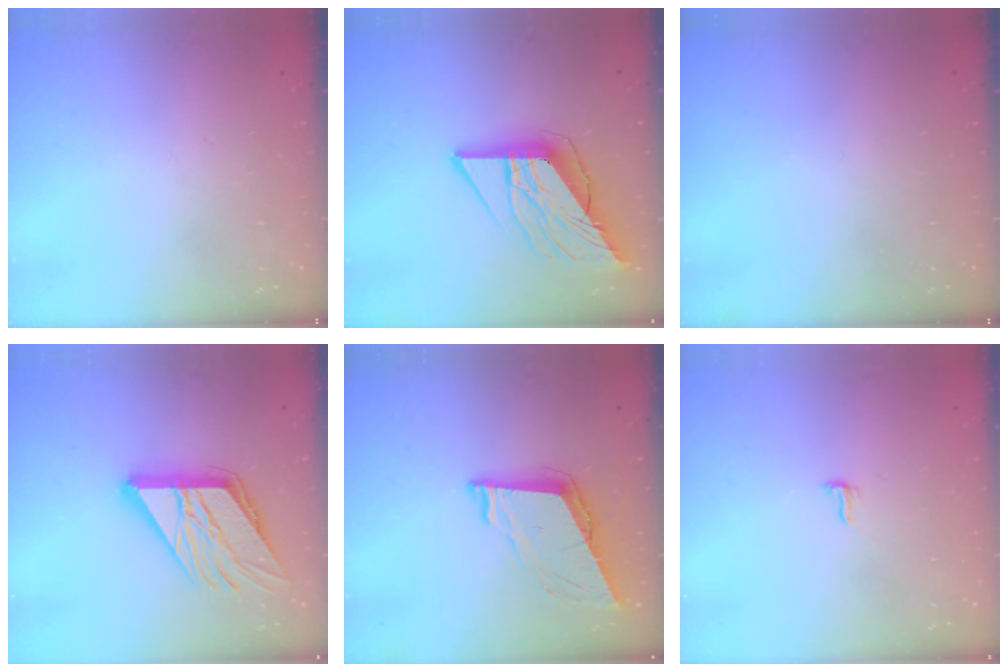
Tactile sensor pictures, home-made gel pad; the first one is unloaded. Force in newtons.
{"total": 14.7, "press": 14.6, "slide": 1.7}
{"total": 0.0}
{"total": 18.0, "press": 17.9, "slide": 2.5}
{"total": 9.0, "press": 8.4, "slide": 3.2}
{"total": 5.1, "press": 4.7, "slide": 2.0}